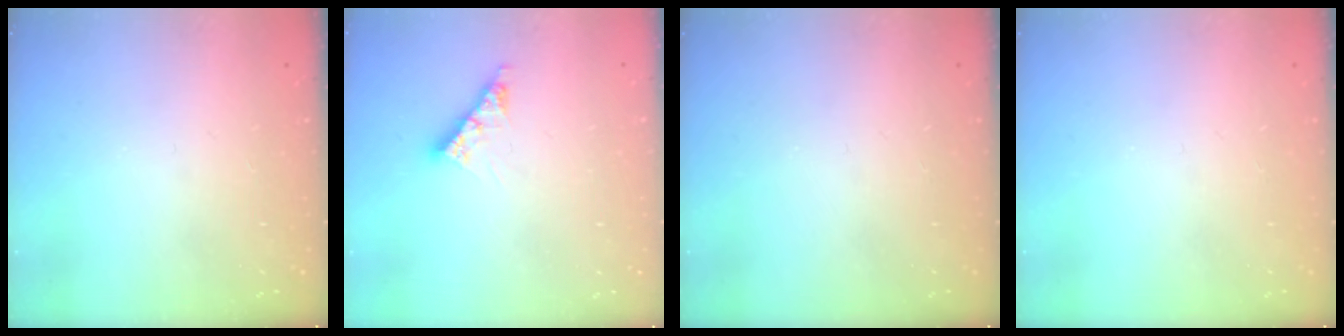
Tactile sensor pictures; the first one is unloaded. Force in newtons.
{"total": 5.9, "press": 5.9, "slide": 0.4}
{"total": 0.0}
{"total": 0.0}